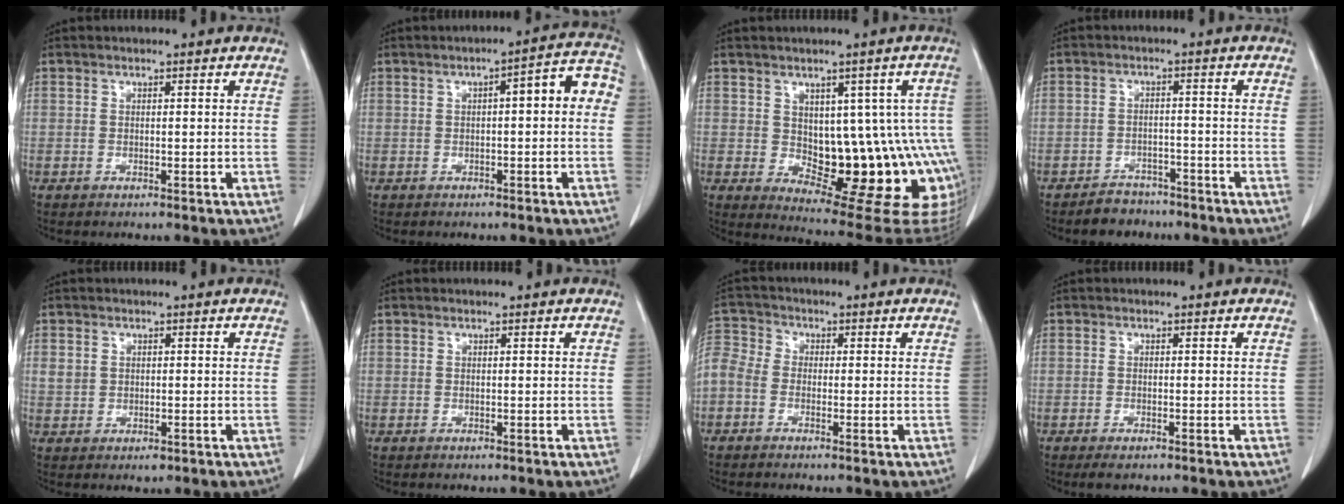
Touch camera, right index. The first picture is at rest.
{"total": 6.6, "force": [0.4, 1.4, 6.4], "torque": [-0.078, 0.031, 0.000]}
{"total": 16.4, "force": [-1.8, 7.5, 14.5], "torque": [-0.122, 0.019, 0.003]}
{"total": 4.5, "force": [-3.7, 2.5, 0.4], "torque": [-0.009, 0.008, -0.054]}
{"total": 2.7, "force": [0.1, 2.3, 1.4], "torque": [-0.029, 0.005, 0.013]}
{"total": 0.0}
{"total": 9.3, "force": [-1.6, 8.1, 4.2], "torque": [-0.133, 0.031, -0.038]}
{"total": 1.6, "force": [-1.3, 0.3, 0.9], "torque": [-0.015, -0.003, -0.016]}